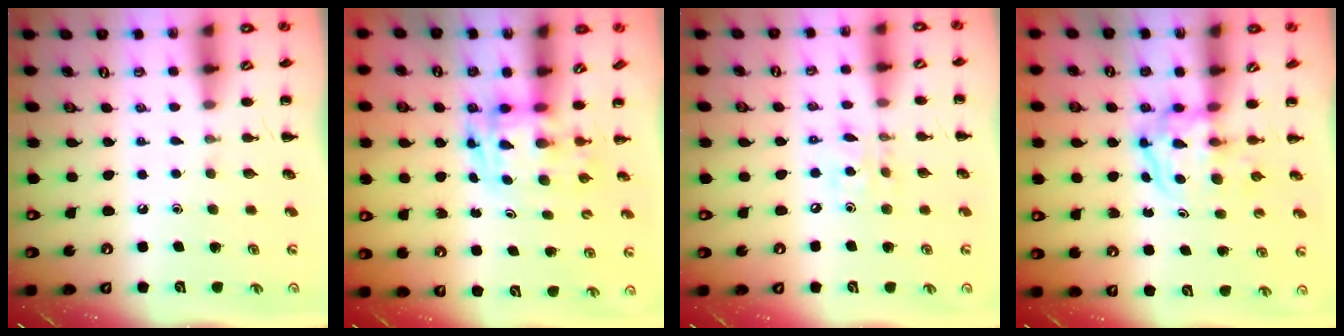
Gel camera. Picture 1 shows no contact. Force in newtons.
{"total": 3.5, "press": 3.4, "slide": 0.6}
{"total": 7.4, "press": 7.3, "slide": 1.4}
{"total": 3.9, "press": 3.9, "slide": 0.4}